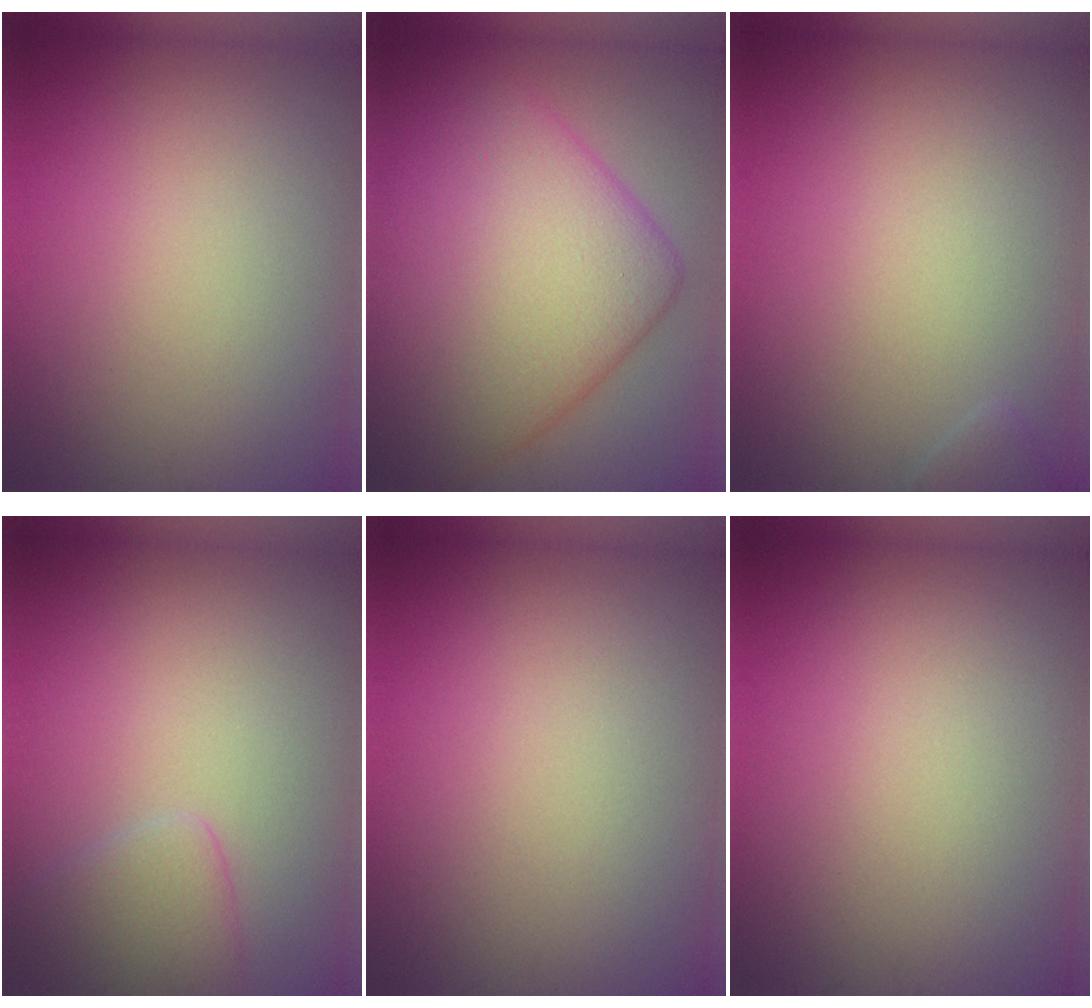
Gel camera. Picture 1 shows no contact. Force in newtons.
{"total": 15.0, "press": 15.0, "slide": 0.1}
{"total": 0.8, "press": 0.8, "slide": 0.1}
{"total": 2.3, "press": 2.3, "slide": 0.2}
{"total": 0.0}
{"total": 0.0}